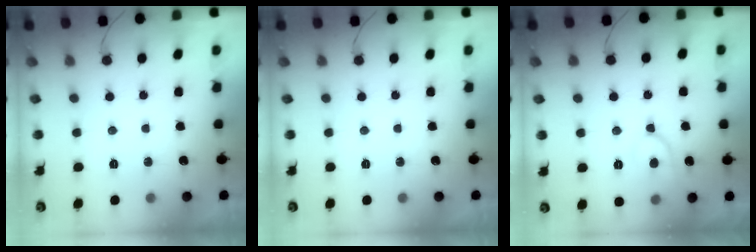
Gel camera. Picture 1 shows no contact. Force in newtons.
{"total": 0.0}
{"total": 8.5, "press": 8.5, "slide": 0.8}